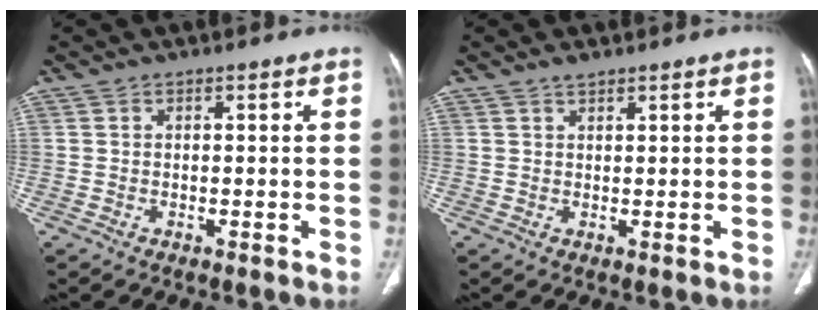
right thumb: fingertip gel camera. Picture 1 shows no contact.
{"total": 1.3, "force": [1.1, 0.5, 0.4], "torque": [-0.004, -0.008, 0.019]}